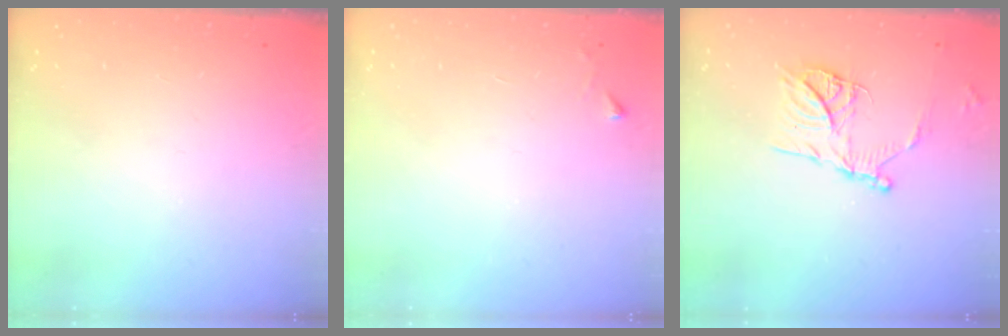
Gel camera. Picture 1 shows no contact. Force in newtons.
{"total": 2.3, "press": 2.3, "slide": 0.4}
{"total": 13.6, "press": 13.5, "slide": 1.3}